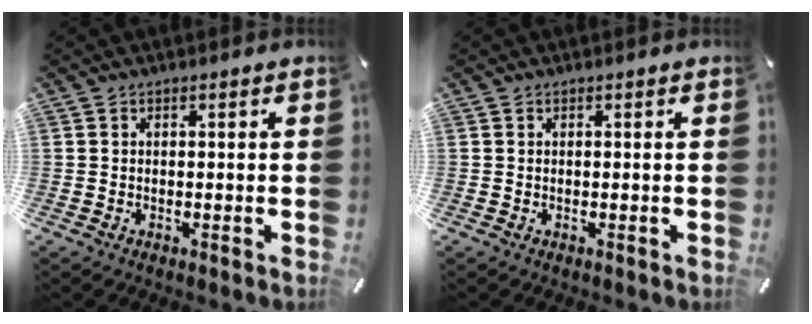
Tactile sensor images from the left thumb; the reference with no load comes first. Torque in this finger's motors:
{"motor_torque": [-0.32, -0.30, -0.08, -0.32, -0.02]}